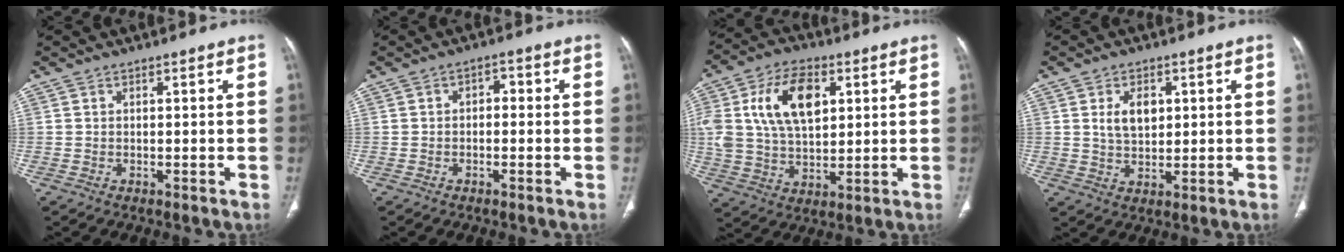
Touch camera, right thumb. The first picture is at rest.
{"total": 2.3, "force": [-0.2, 1.6, 1.7], "torque": [-0.013, 0.012, -0.011]}
{"total": 16.3, "force": [4.8, 9.8, 12.1], "torque": [-0.211, -0.001, 0.091]}
{"total": 5.5, "force": [1.5, 3.5, 4.0], "torque": [-0.053, -0.009, 0.031]}